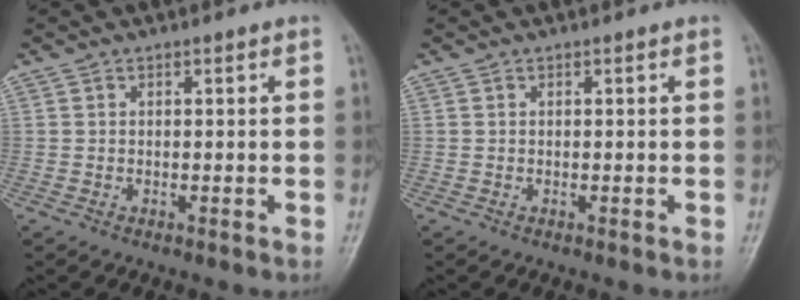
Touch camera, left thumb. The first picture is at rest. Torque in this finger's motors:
{"motor_torque": [0.03, 0.03, -0.01, 0.00, 0.00]}